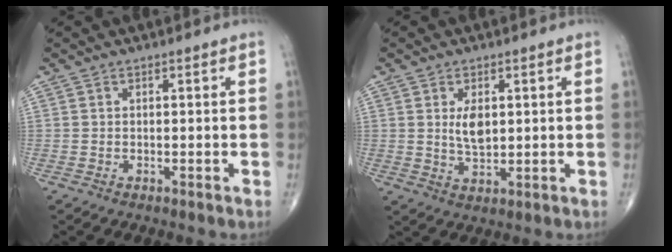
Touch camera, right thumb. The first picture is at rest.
{"total": 4.8, "force": [1.1, 2.5, 3.9], "torque": [-0.062, -0.012, 0.024]}